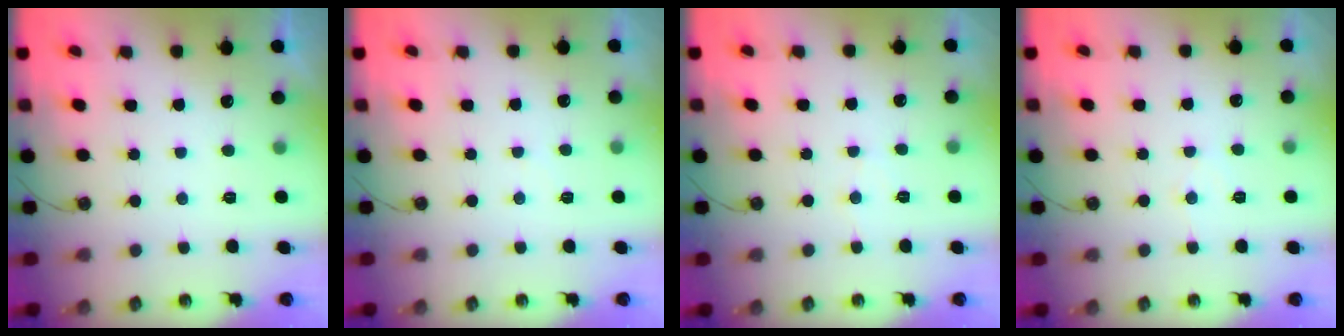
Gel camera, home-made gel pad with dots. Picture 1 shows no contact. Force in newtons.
{"total": 3.7, "press": 3.7, "slide": 0.6}
{"total": 4.6, "press": 4.6, "slide": 0.5}
{"total": 5.1, "press": 5.0, "slide": 0.6}